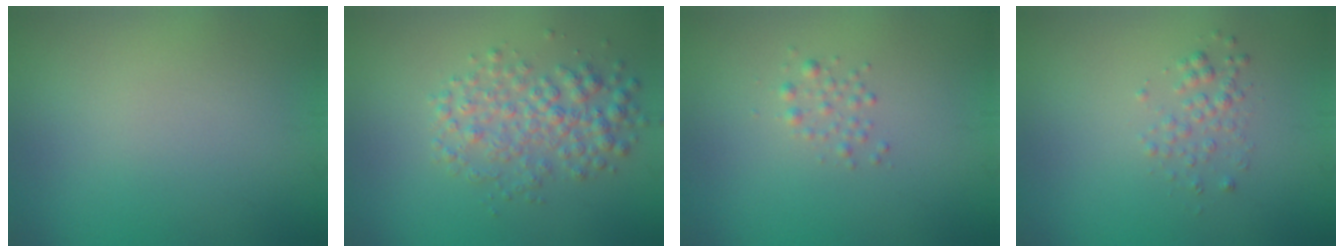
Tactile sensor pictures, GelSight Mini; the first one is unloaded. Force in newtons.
{"total": 3.8, "press": 3.8, "slide": 0.1}
{"total": 1.1, "press": 1.1, "slide": 0.0}
{"total": 1.4, "press": 1.4, "slide": 0.1}